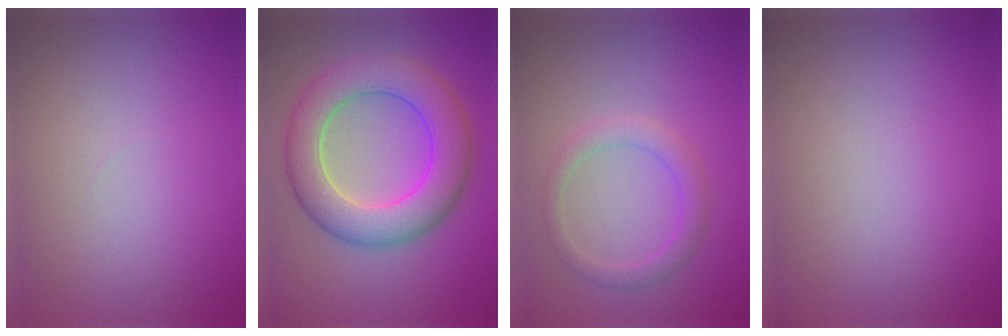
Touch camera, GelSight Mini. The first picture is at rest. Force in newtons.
{"total": 7.8, "press": 7.8, "slide": 0.2}
{"total": 2.3, "press": 2.2, "slide": 0.1}
{"total": 0.0}